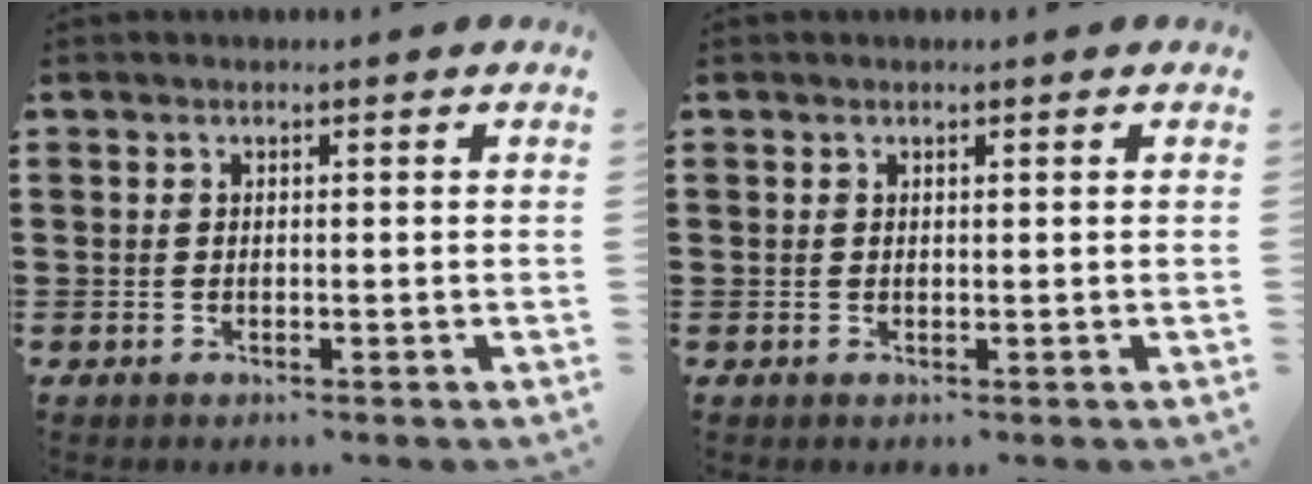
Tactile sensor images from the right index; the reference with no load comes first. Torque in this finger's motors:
{"motor_torque": [-0.33, -0.24, 0.00, 0.00]}